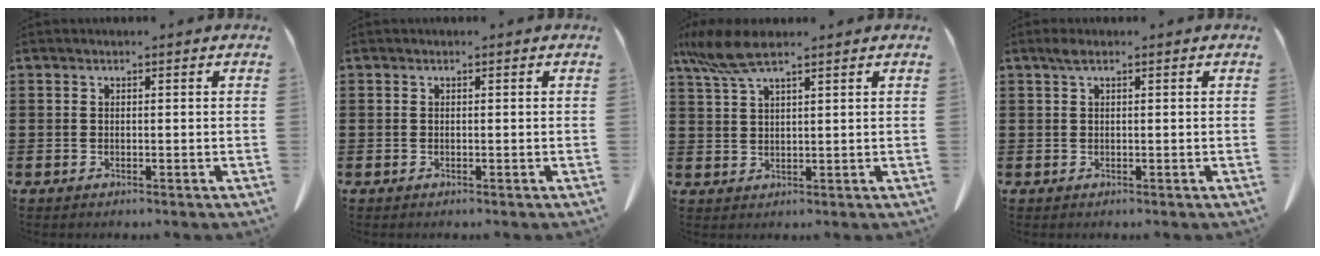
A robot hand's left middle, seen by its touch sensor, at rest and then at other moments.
{"total": 0.0}
{"total": 6.6, "force": [4.7, 1.3, 4.4], "torque": [-0.113, -0.008, 0.081]}
{"total": 1.3, "force": [0.6, 0.3, 1.1], "torque": [-0.024, 0.003, 0.010]}